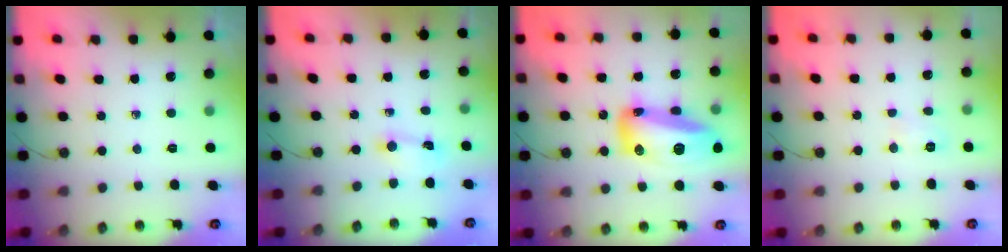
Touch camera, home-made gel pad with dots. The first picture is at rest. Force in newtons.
{"total": 1.5, "press": 1.5, "slide": 0.1}
{"total": 19.2, "press": 19.0, "slide": 2.6}
{"total": 3.9, "press": 3.7, "slide": 1.1}